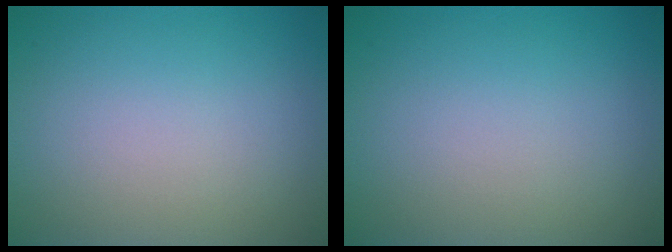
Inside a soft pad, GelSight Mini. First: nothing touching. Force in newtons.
{"total": 0.0}